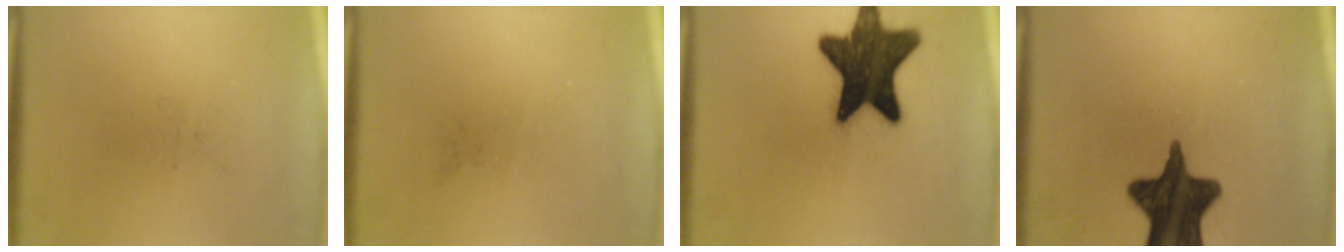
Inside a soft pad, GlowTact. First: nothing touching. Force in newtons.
{"total": 0.0}
{"total": 16.1}
{"total": 15.1}